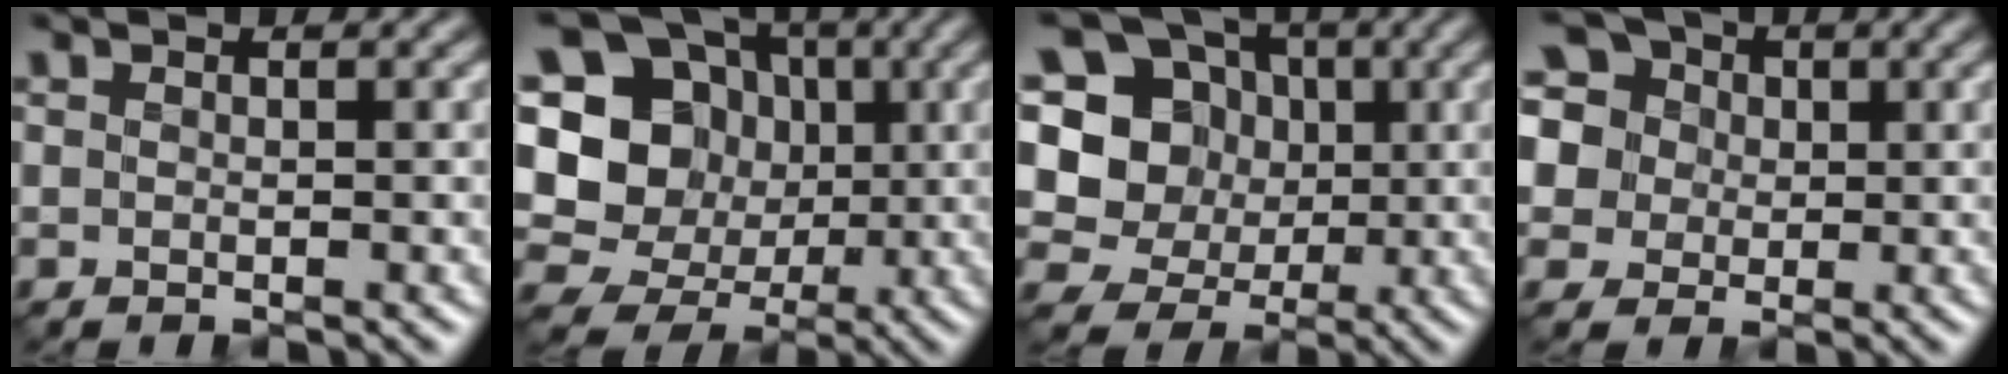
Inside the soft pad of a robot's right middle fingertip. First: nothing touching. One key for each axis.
{"total": 16.5, "fx": 0.8, "fy": 15.3, "fz": 6.3, "tx": -0.162, "ty": 0.024, "tz": -0.005}
{"total": 9.8, "fx": 1.7, "fy": 8.9, "fz": 3.7, "tx": -0.102, "ty": 0.028, "tz": 0.001}
{"total": 12.4, "fx": 5.0, "fy": 9.9, "fz": 5.6, "tx": -0.132, "ty": 0.044, "tz": 0.068}